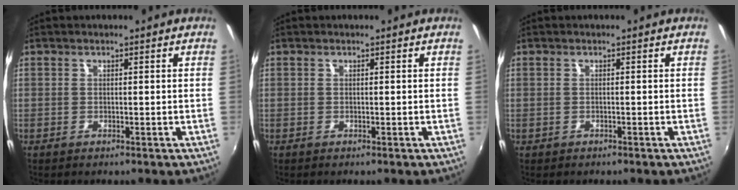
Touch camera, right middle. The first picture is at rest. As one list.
[{"total": 0.0}, {"total": 0.6, "force": [0.5, -0.2, -0.3], "torque": [0.008, 0.000, 0.010]}]